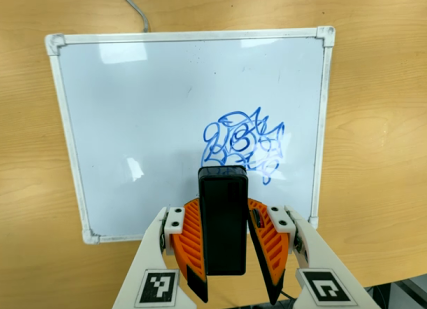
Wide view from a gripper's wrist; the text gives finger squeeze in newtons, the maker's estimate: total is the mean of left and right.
{"total": 5.9, "left": 5.6, "right": 6.2}